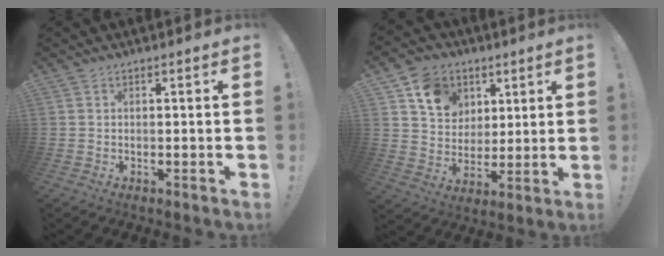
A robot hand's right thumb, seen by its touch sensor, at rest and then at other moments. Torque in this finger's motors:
{"motor_torque": [0.19, 0.31, 0.09, 0.11, 0.07]}